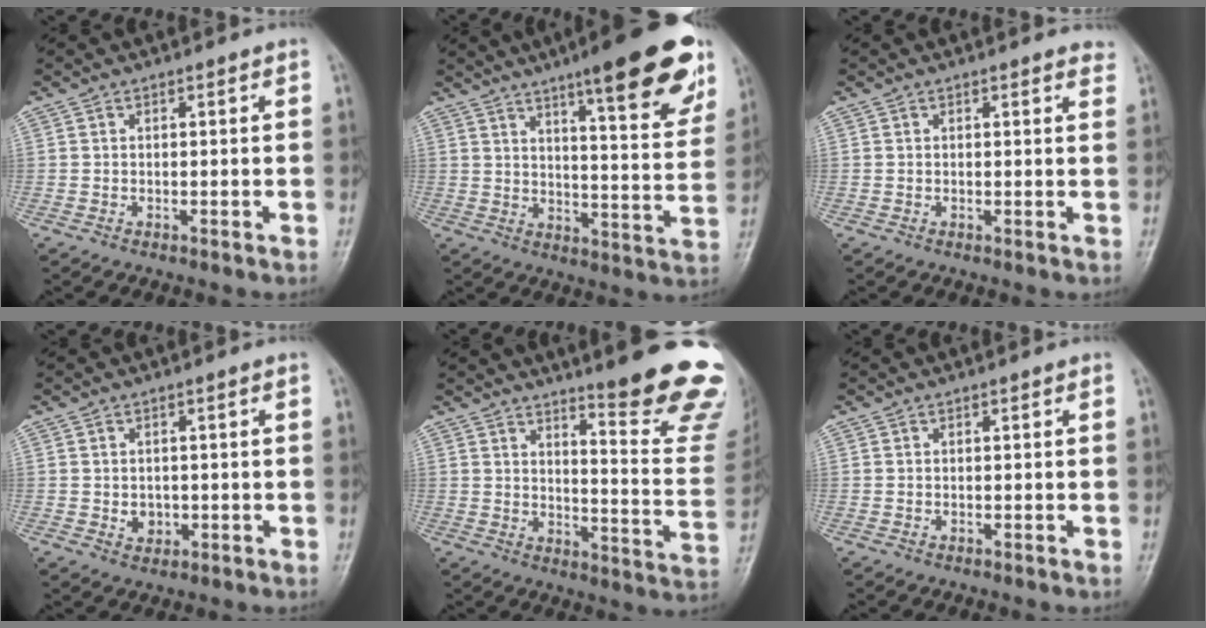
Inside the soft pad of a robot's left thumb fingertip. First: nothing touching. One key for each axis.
{"total": 20.0, "fx": 12.2, "fy": 4.1, "fz": 15.3, "tx": -0.175, "ty": -0.052, "tz": 0.166}
{"total": 2.3, "fx": 2.0, "fy": 0.7, "fz": 1.0, "tx": -0.003, "ty": -0.005, "tz": 0.012}
{"total": 2.5, "fx": -0.3, "fy": 2.2, "fz": 1.3, "tx": -0.010, "ty": 0.001, "tz": 0.002}
{"total": 19.0, "fx": 14.5, "fy": 2.2, "fz": 12.1, "tx": -0.122, "ty": -0.133, "tz": 0.183}
{"total": 0.0}